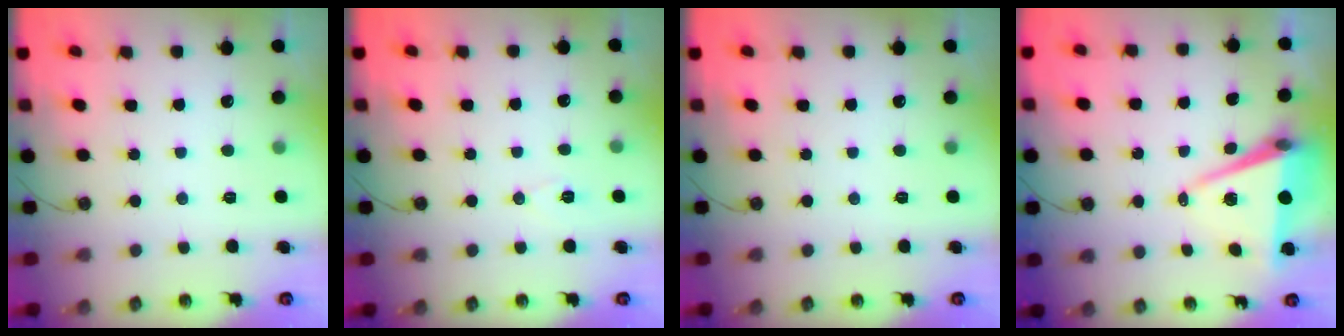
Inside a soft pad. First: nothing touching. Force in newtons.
{"total": 6.3, "press": 4.5, "slide": 4.4}
{"total": 0.0}
{"total": 7.9, "press": 6.6, "slide": 4.3}